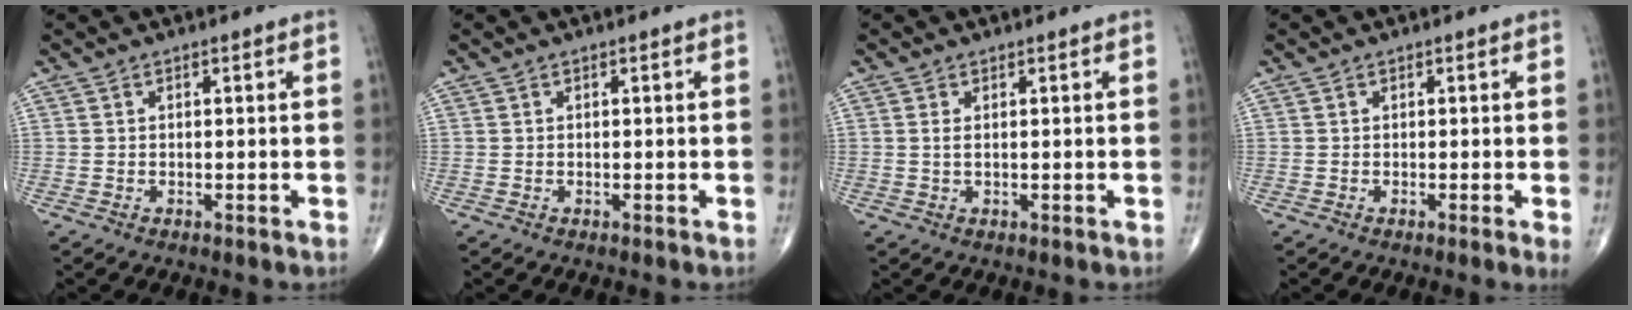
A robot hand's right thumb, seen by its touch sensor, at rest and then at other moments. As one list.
[{"total": 0.0}, {"total": 1.2, "force": [0.2, 0.5, 1.1], "torque": [-0.029, 0.001, 0.007]}, {"total": 1.2, "force": [-0.2, -0.1, 1.2], "torque": [-0.023, -0.005, -0.004]}]